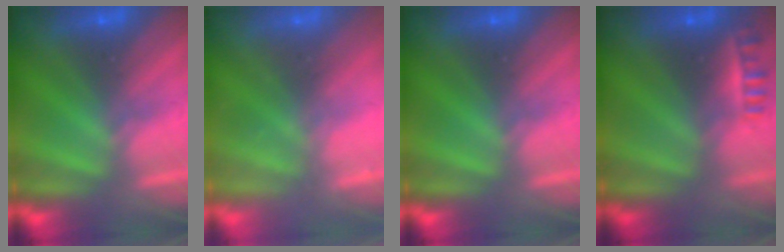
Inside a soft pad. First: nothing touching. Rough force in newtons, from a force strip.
{"total": 2.2}
{"total": 0.0}
{"total": 2.3}